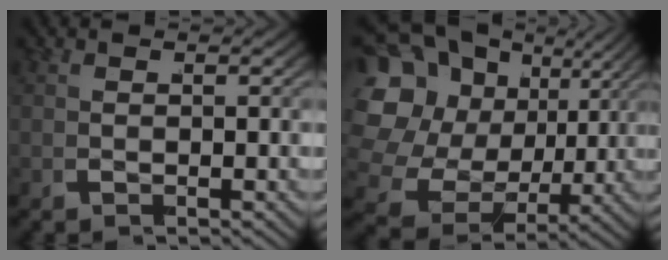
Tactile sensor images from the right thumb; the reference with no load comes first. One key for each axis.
{"total": 14.8, "fx": 1.7, "fy": 12.2, "fz": 8.1, "tx": -0.197, "ty": -0.032, "tz": 0.022}